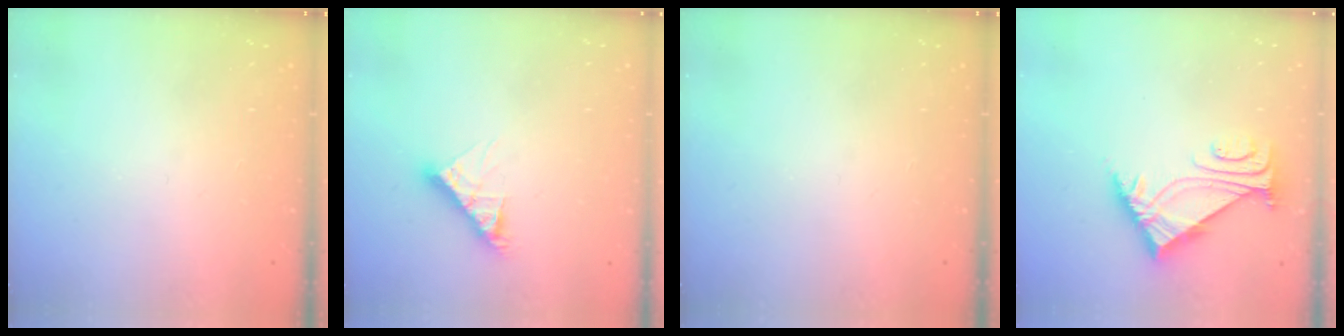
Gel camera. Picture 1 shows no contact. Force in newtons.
{"total": 8.3, "press": 8.3, "slide": 0.5}
{"total": 0.0}
{"total": 5.5, "press": 5.3, "slide": 1.1}